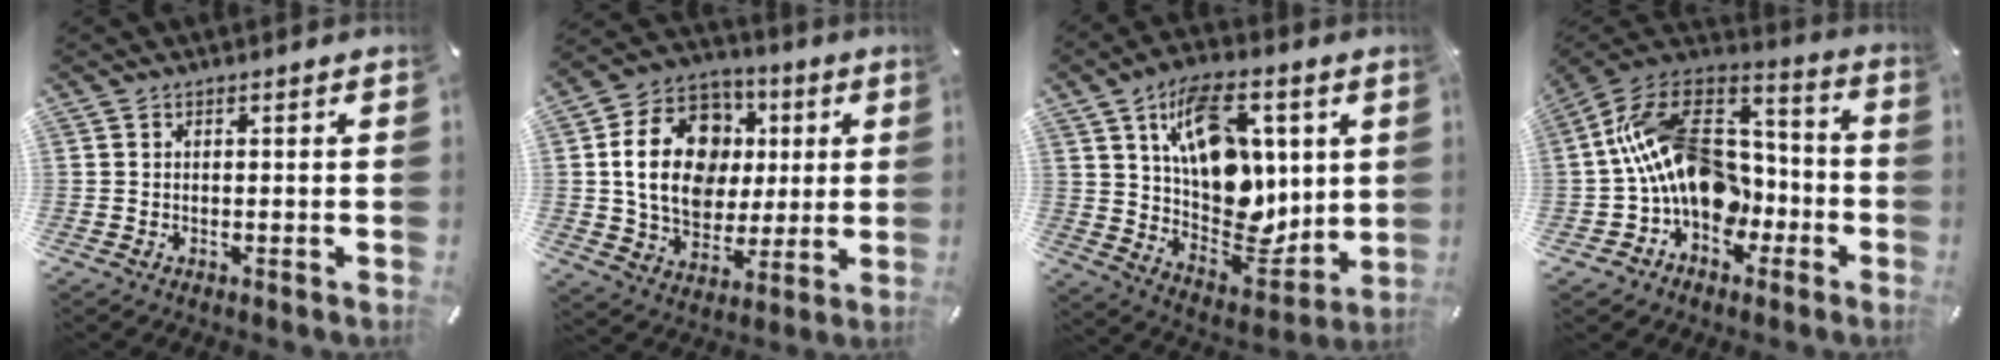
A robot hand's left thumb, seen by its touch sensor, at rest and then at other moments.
{"total": 19.3, "force": [2.8, 15.3, 11.4], "torque": [-0.213, 0.011, 0.056]}
{"total": 17.6, "force": [6.2, 11.8, 11.6], "torque": [-0.167, -0.035, 0.116]}
{"total": 21.8, "force": [-0.5, 16.2, 14.5], "torque": [-0.266, 0.004, -0.001]}